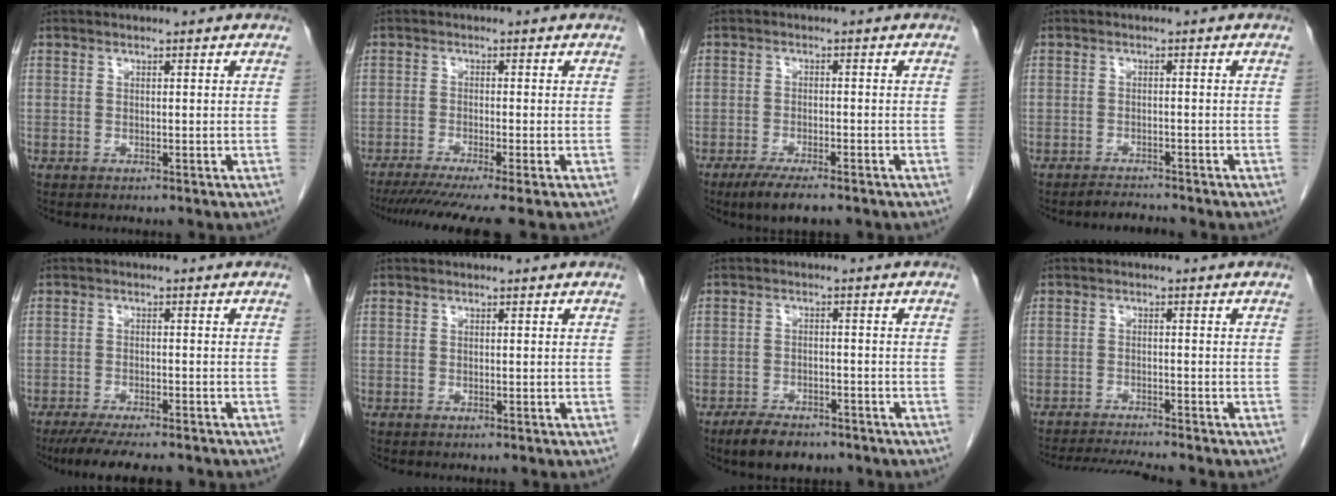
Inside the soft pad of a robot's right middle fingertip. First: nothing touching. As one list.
[{"total": 9.6, "force": [-7.9, -1.0, 5.4], "torque": [-0.065, -0.026, -0.123]}, {"total": 5.9, "force": [-4.4, 1.2, 3.8], "torque": [-0.064, -0.011, -0.068]}, {"total": 1.8, "force": [-1.8, 0.1, -0.1], "torque": [-0.001, -0.009, -0.027]}, {"total": 9.9, "force": [-8.5, 1.6, 5.0], "torque": [-0.071, -0.016, -0.126]}, {"total": 0.0}, {"total": 5.9, "force": [-4.6, 2.6, 2.7], "torque": [-0.050, -0.004, -0.072]}, {"total": 7.0, "force": [-6.6, -0.8, 2.2], "torque": [-0.033, -0.015, -0.108]}]